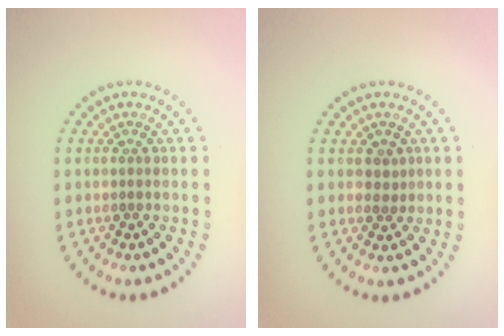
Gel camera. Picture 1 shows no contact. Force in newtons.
{"total": 0.8, "press": 0.6, "slide": 0.6}